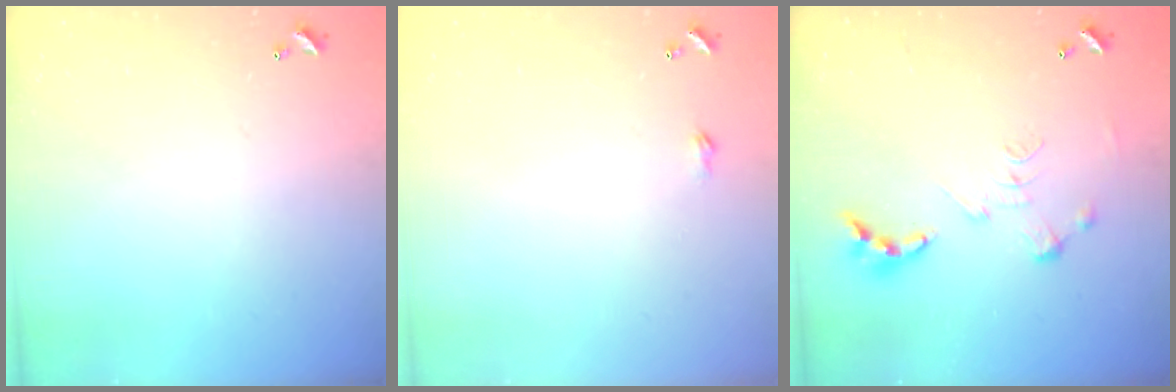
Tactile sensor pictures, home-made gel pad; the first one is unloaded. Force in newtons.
{"total": 1.8, "press": 1.8, "slide": 0.3}
{"total": 0.0}